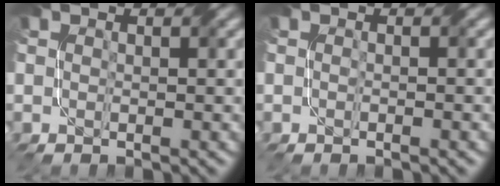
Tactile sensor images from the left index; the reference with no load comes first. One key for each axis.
{"total": 0.8, "fx": -0.4, "fy": 0.2, "fz": 0.7, "tx": -0.010, "ty": -0.005, "tz": -0.010}